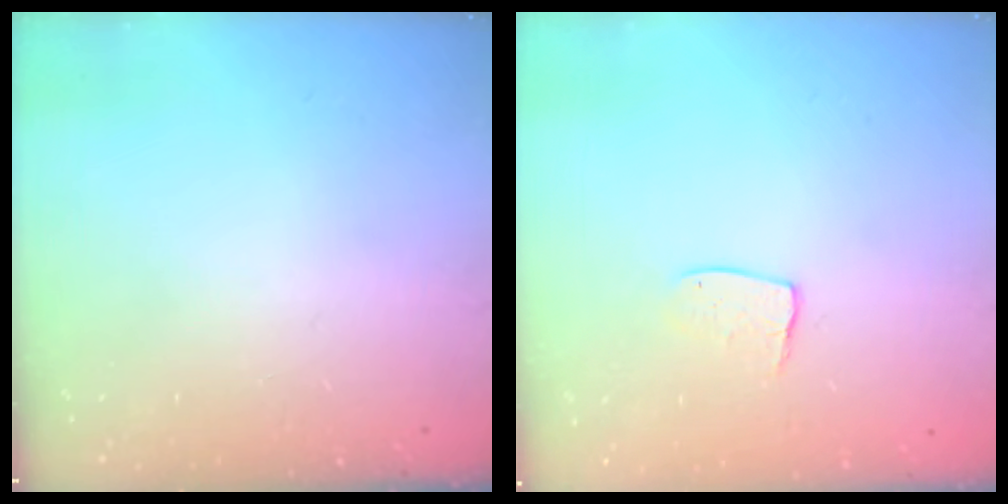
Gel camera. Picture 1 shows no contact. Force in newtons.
{"total": 6.6, "press": 6.6, "slide": 0.4}